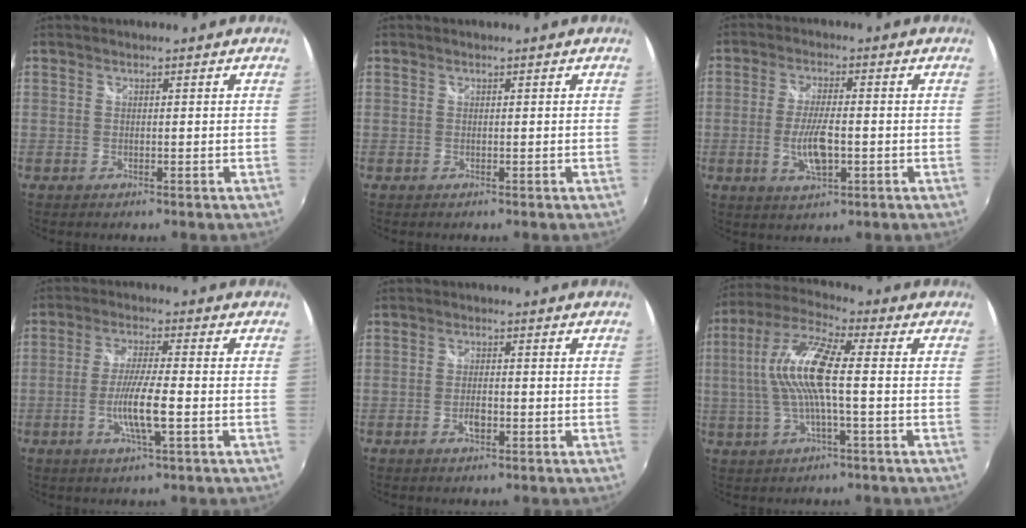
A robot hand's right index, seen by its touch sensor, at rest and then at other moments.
{"total": 0.0}
{"total": 7.1, "force": [-1.6, 2.3, 6.6], "torque": [-0.130, -0.007, -0.028]}
{"total": 7.6, "force": [-2.3, 0.5, 7.2], "torque": [-0.138, -0.009, -0.043]}
{"total": 3.0, "force": [-1.2, 1.3, 2.4], "torque": [-0.047, -0.002, -0.023]}
{"total": 12.2, "force": [-0.2, 2.1, 12.0], "torque": [-0.235, 0.010, -0.006]}